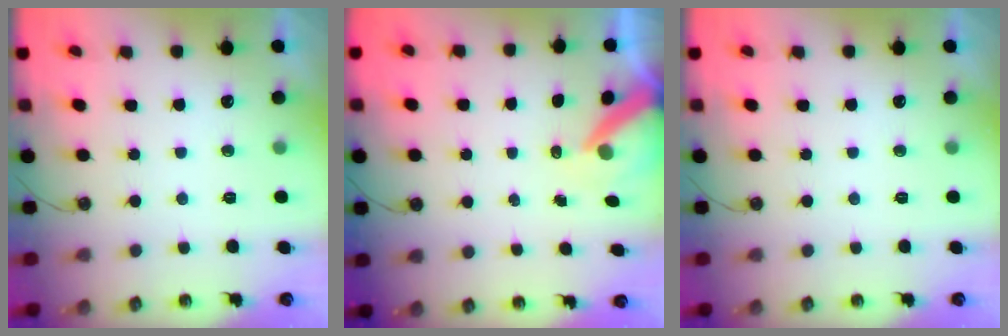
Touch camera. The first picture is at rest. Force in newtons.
{"total": 7.1, "press": 7.1, "slide": 1.0}
{"total": 0.0}